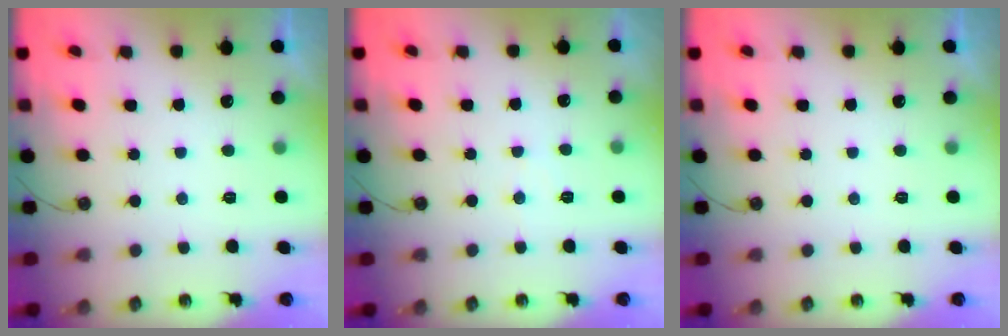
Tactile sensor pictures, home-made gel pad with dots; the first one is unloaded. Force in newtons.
{"total": 4.2, "press": 4.1, "slide": 0.6}
{"total": 0.0}